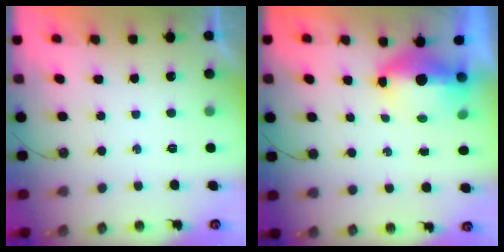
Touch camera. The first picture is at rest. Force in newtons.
{"total": 6.6, "press": 6.5, "slide": 1.1}